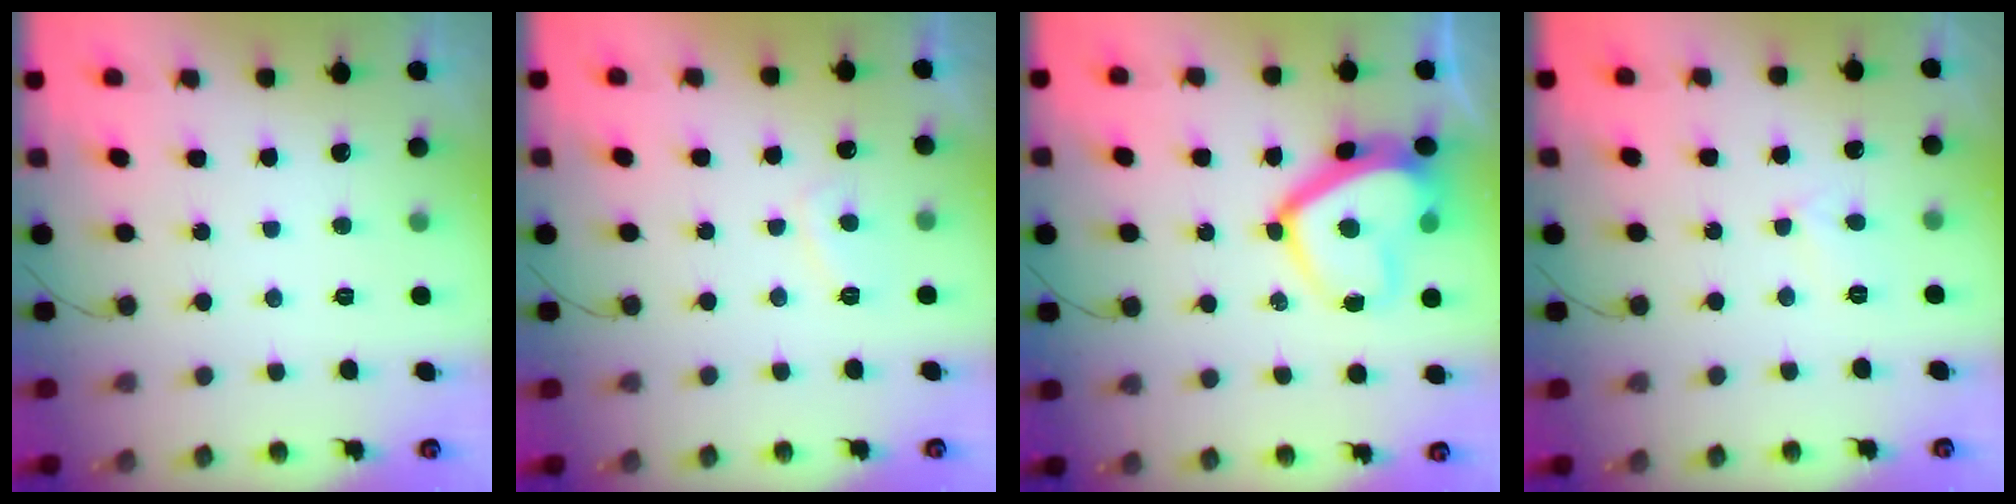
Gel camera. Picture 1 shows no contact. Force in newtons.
{"total": 3.0, "press": 3.0, "slide": 0.4}
{"total": 13.9, "press": 13.9, "slide": 0.8}
{"total": 3.0, "press": 3.0, "slide": 0.3}